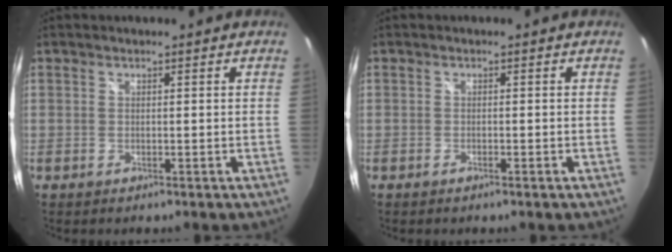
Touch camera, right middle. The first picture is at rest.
{"total": 0.6, "force": [-0.5, 0.0, 0.3], "torque": [-0.004, -0.001, -0.011]}